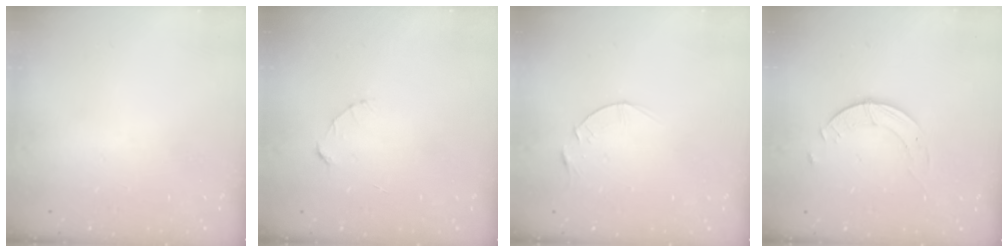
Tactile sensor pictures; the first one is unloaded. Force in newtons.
{"total": 2.4, "press": 2.4, "slide": 0.2}
{"total": 3.1, "press": 3.1, "slide": 0.4}
{"total": 2.3, "press": 2.3, "slide": 0.3}